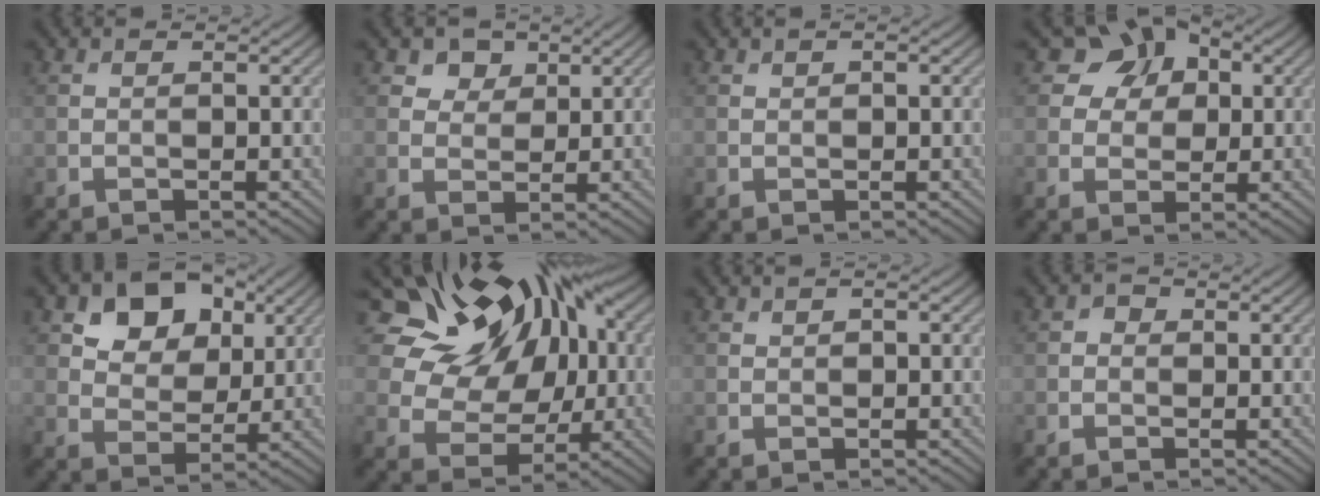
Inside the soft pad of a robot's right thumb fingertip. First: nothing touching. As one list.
[{"total": 3.1, "force": [1.8, 2.3, 1.1], "torque": [-0.023, -0.006, 0.031]}, {"total": 0.8, "force": [0.4, 0.4, 0.6], "torque": [-0.009, 0.002, 0.006]}, {"total": 7.0, "force": [2.4, 5.9, 2.9], "torque": [-0.062, 0.013, 0.028]}, {"total": 10.1, "force": [4.8, 6.9, 5.6], "torque": [-0.111, 0.002, 0.075]}, {"total": 15.1, "force": [5.4, 10.6, 9.3], "torque": [-0.182, 0.038, 0.086]}, {"total": 1.1, "force": [0.5, 0.6, 0.8], "torque": [-0.015, 0.003, 0.010]}, {"total": 1.0, "force": [-0.1, 1.0, 0.4], "torque": [-0.004, -0.003, -0.006]}]